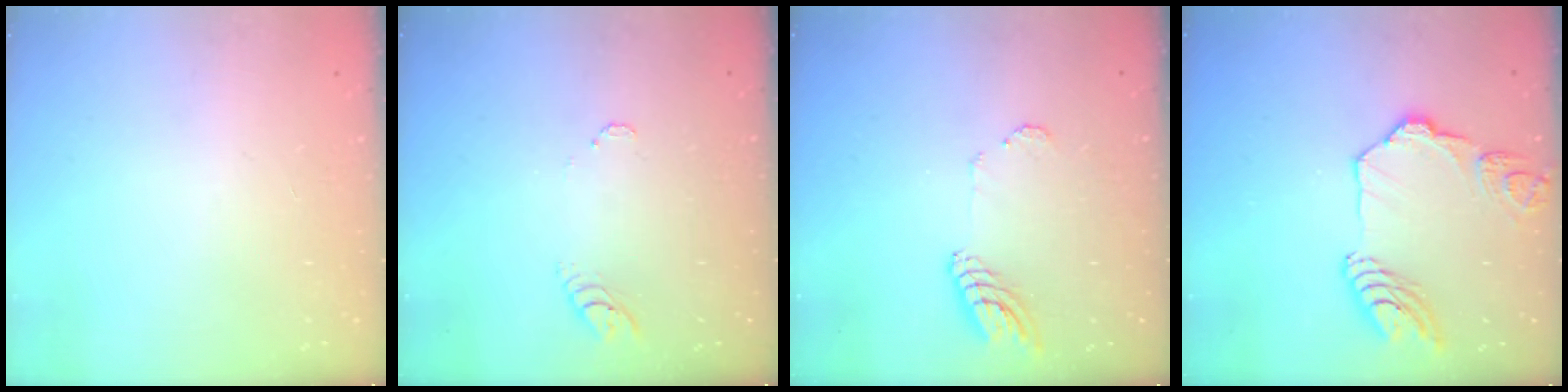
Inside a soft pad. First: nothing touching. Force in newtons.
{"total": 3.6, "press": 3.6, "slide": 0.2}
{"total": 10.0, "press": 9.9, "slide": 1.0}
{"total": 14.6, "press": 14.5, "slide": 1.8}